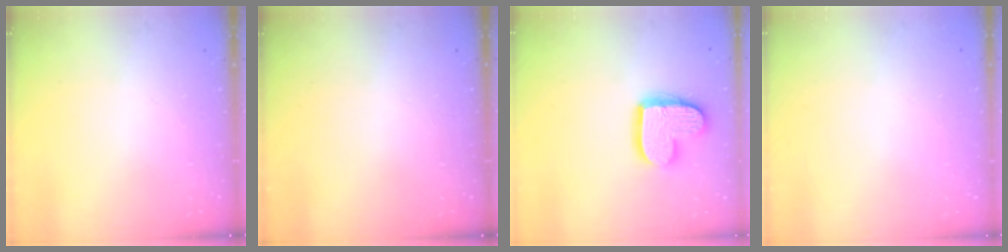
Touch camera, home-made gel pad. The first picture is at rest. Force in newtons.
{"total": 0.0}
{"total": 14.2, "press": 14.2, "slide": 1.1}
{"total": 0.0}